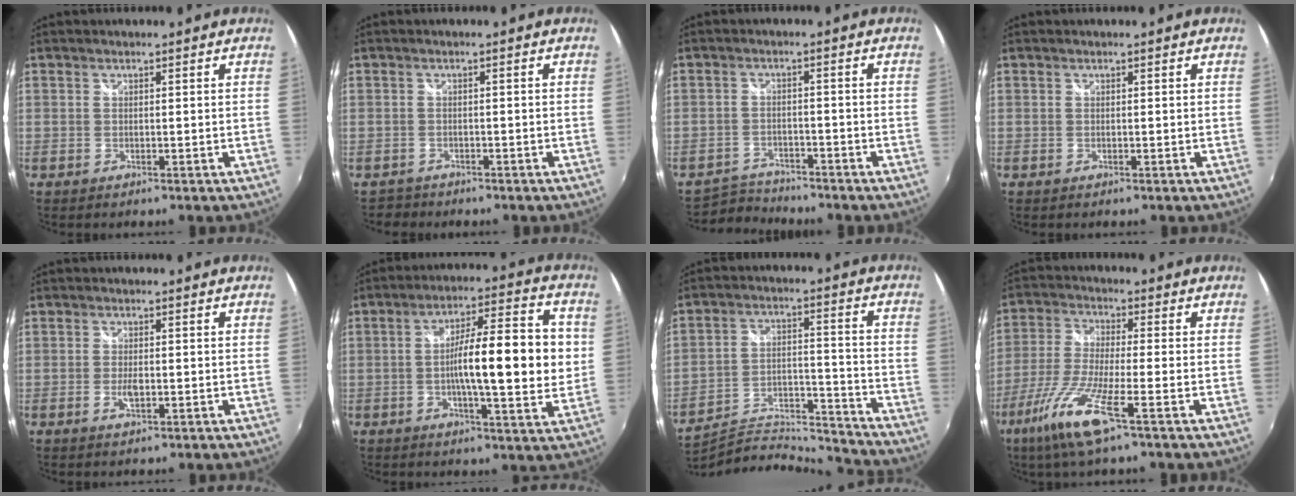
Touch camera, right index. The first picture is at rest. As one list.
[{"total": 2.2, "force": [-1.9, 1.1, -0.1], "torque": [-0.004, -0.002, -0.032]}, {"total": 5.3, "force": [-5.1, 1.2, -0.3], "torque": [-0.011, 0.008, -0.092]}, {"total": 0.0}, {"total": 2.2, "force": [-0.5, 1.0, 1.9], "torque": [-0.036, -0.005, -0.007]}, {"total": 15.5, "force": [0.1, 3.0, 15.2], "torque": [-0.245, 0.007, -0.004]}, {"total": 17.9, "force": [-17.5, 2.0, 3.3], "torque": [-0.065, 0.022, -0.271]}, {"total": 11.8, "force": [-6.2, 0.7, 10.0], "torque": [-0.229, -0.018, -0.126]}]